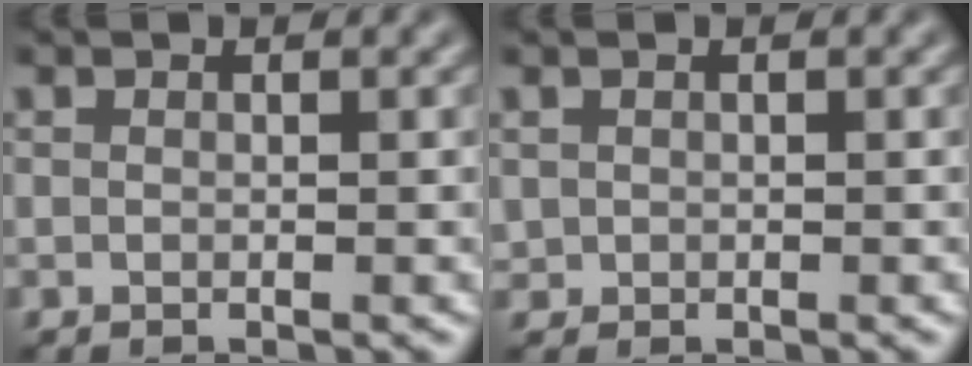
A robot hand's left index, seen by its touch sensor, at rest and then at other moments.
{"total": 0.6, "force": [0.2, 0.6, -0.1], "torque": [0.006, -0.001, 0.003]}